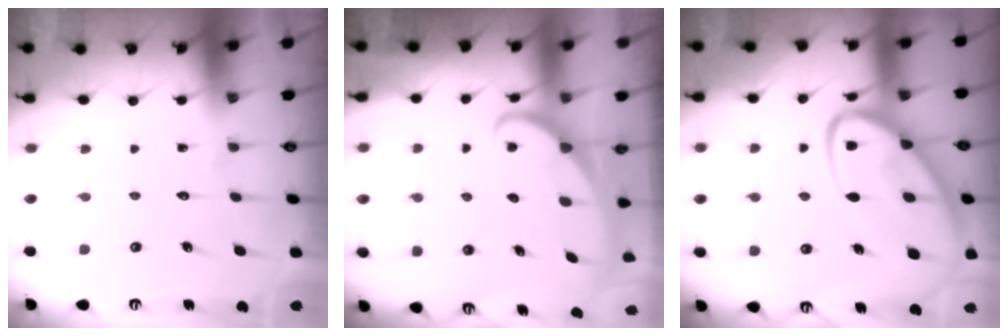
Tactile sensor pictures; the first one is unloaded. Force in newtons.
{"total": 2.0, "press": 2.0, "slide": 0.1}
{"total": 16.2, "press": 16.1, "slide": 1.5}